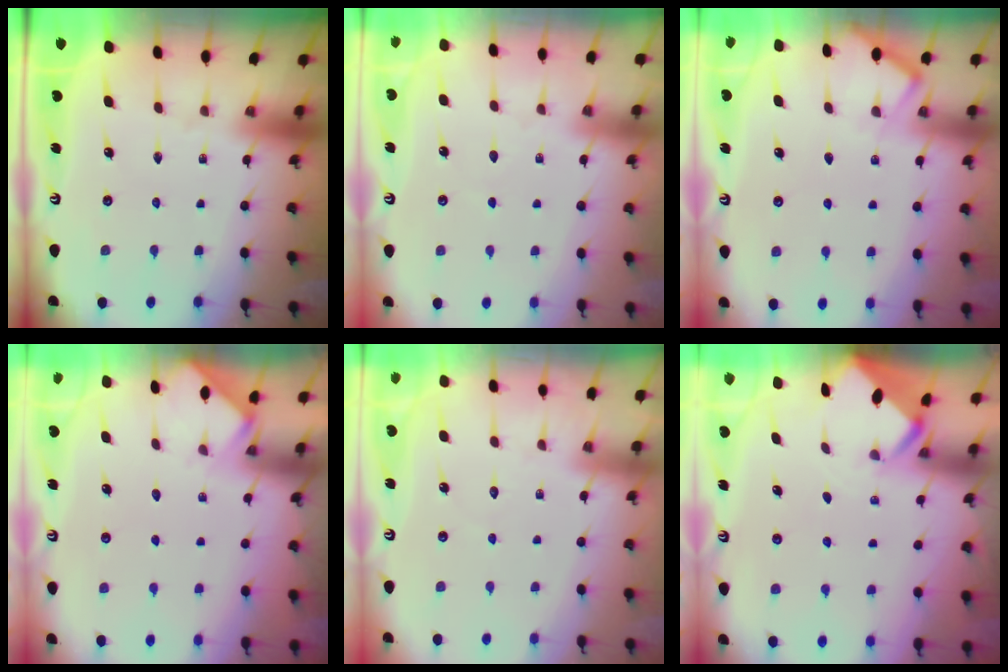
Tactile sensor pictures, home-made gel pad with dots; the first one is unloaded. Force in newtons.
{"total": 4.7, "press": 4.6, "slide": 0.6}
{"total": 4.1, "press": 4.1, "slide": 0.6}
{"total": 3.8, "press": 3.7, "slide": 0.5}
{"total": 4.5, "press": 4.4, "slide": 0.6}
{"total": 2.0, "press": 2.0, "slide": 0.2}